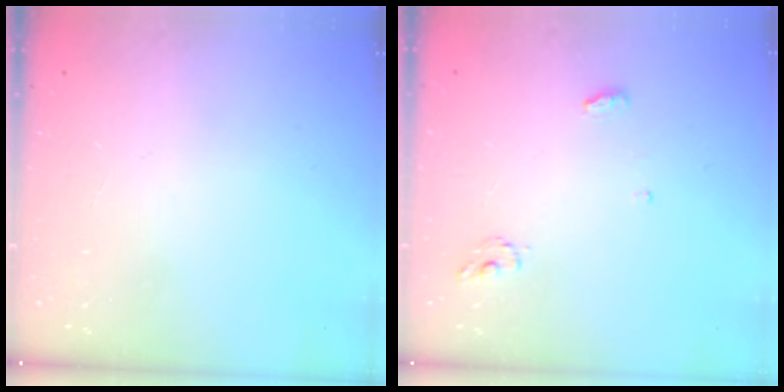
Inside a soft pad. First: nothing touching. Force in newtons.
{"total": 3.6, "press": 3.5, "slide": 0.3}